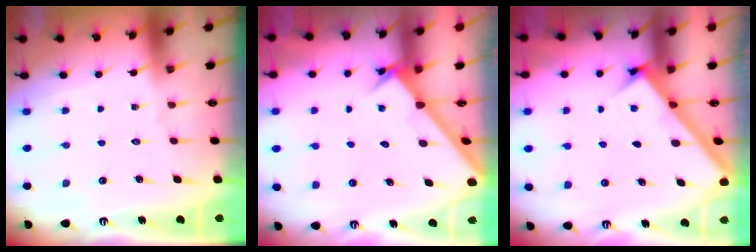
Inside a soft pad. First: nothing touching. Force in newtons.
{"total": 2.0, "press": 2.0, "slide": 0.2}
{"total": 2.5, "press": 2.5, "slide": 0.3}